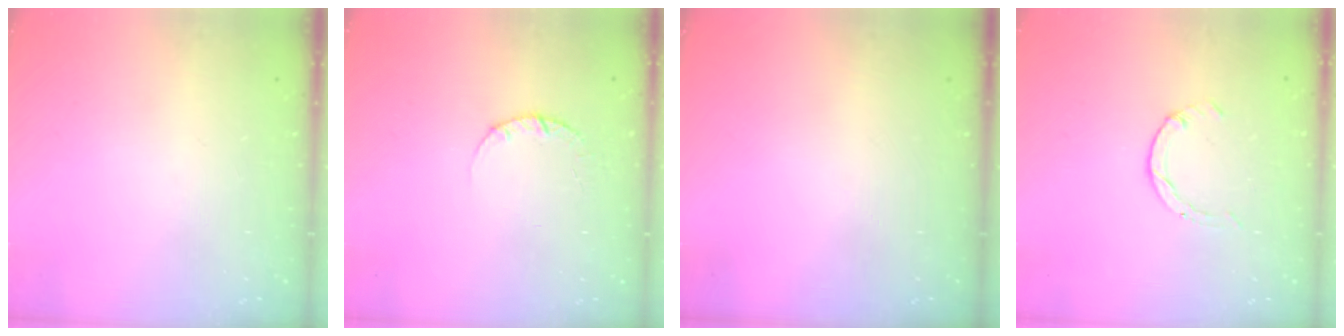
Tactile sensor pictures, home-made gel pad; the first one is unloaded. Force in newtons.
{"total": 2.4, "press": 2.4, "slide": 0.3}
{"total": 0.0}
{"total": 0.5, "press": 0.5, "slide": 0.1}